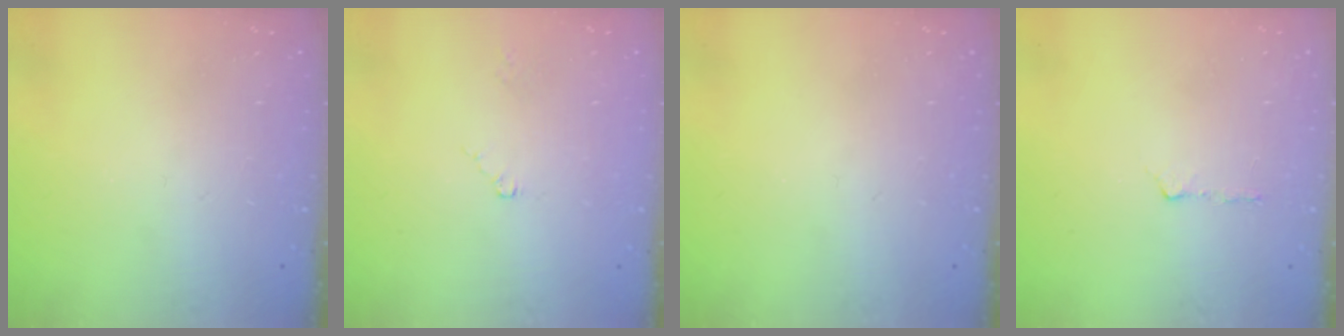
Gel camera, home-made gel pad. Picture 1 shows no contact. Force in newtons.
{"total": 2.0, "press": 2.0, "slide": 0.3}
{"total": 0.0}
{"total": 2.9, "press": 2.8, "slide": 0.8}